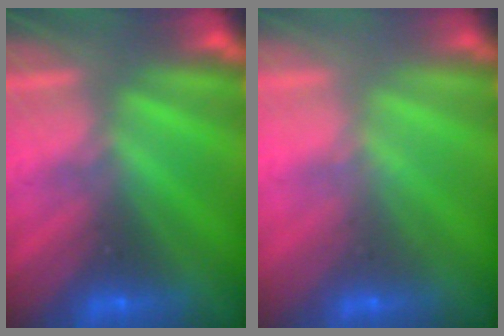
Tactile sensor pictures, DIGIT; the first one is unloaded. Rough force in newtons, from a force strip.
{"total": 2.1}